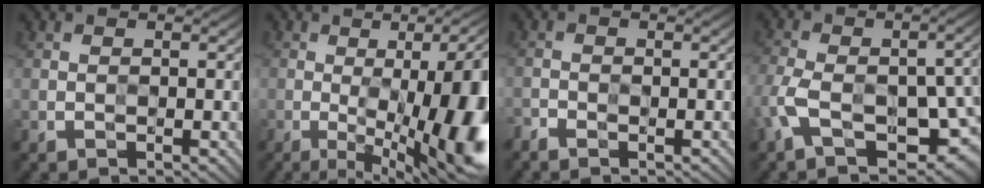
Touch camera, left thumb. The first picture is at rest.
{"total": 18.2, "force": [-2.9, 8.5, 15.9], "torque": [-0.173, -0.020, -0.026]}
{"total": 1.8, "force": [-1.7, 0.5, 0.4], "torque": [-0.010, -0.008, -0.036]}
{"total": 11.7, "force": [-4.6, 6.2, 8.9], "torque": [-0.166, -0.021, -0.077]}